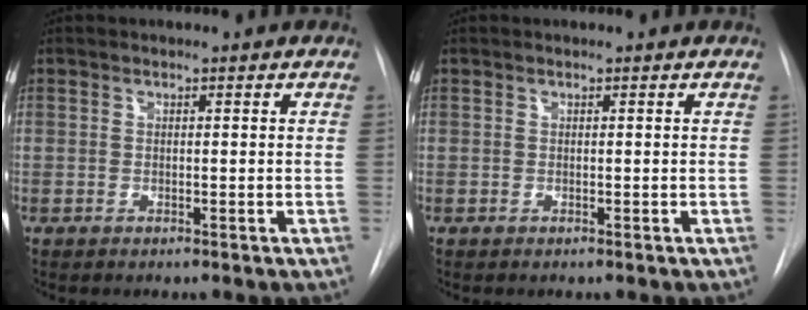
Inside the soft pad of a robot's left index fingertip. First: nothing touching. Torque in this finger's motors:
{"motor_torque": [-0.02, 0.02, 0.00, 0.00]}